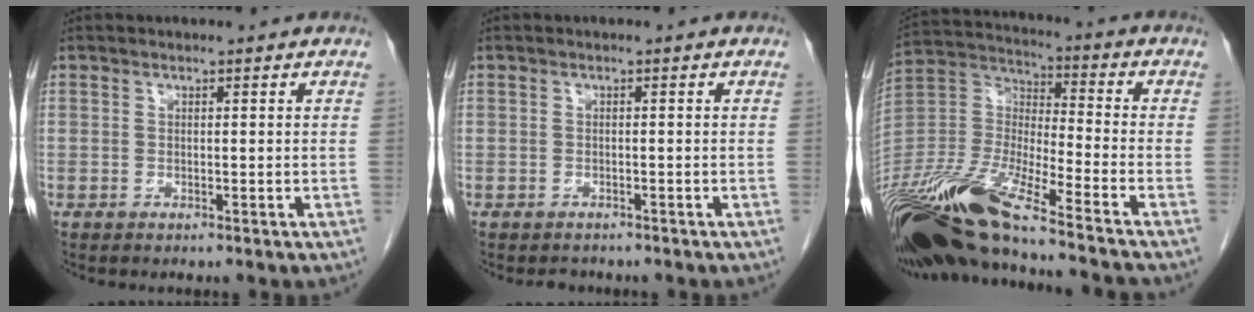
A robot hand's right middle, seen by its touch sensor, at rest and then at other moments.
{"total": 1.6, "force": [-1.4, 0.7, 0.0], "torque": [-0.004, -0.002, -0.020]}
{"total": 20.7, "force": [-16.1, 1.2, 13.0], "torque": [-0.301, -0.032, -0.309]}